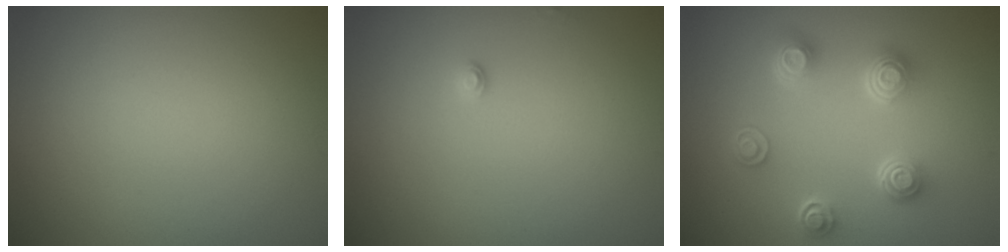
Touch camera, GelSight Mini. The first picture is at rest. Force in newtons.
{"total": 0.8, "press": 0.8, "slide": 0.0}
{"total": 4.4, "press": 3.2, "slide": 2.9}